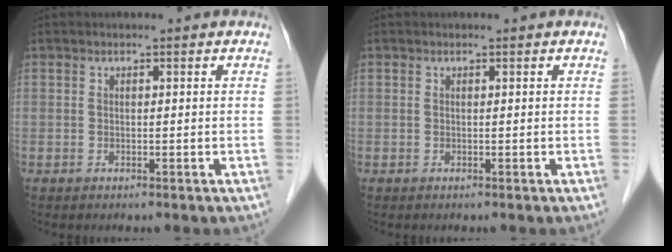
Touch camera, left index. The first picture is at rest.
{"total": 0.0}